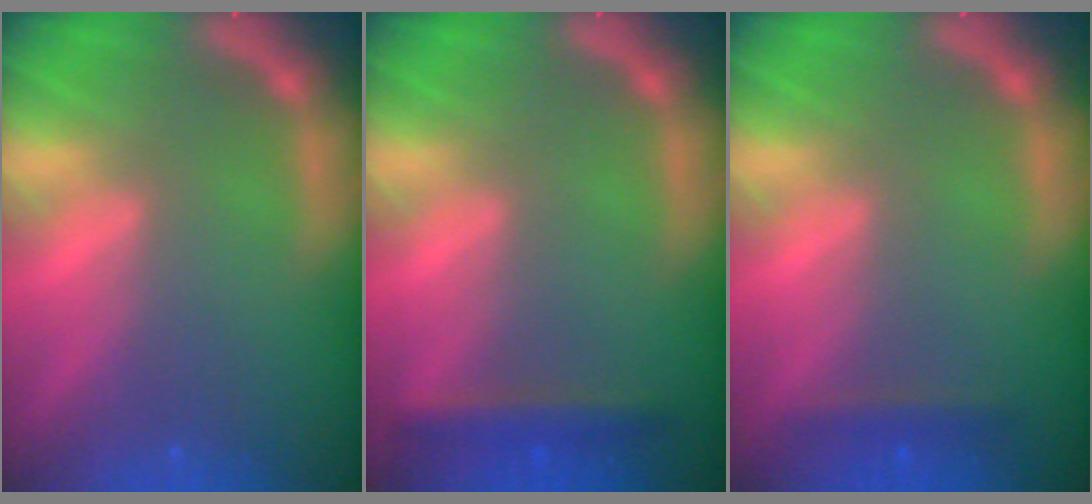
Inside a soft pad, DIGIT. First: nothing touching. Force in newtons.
{"total": 2.4}
{"total": 1.4}